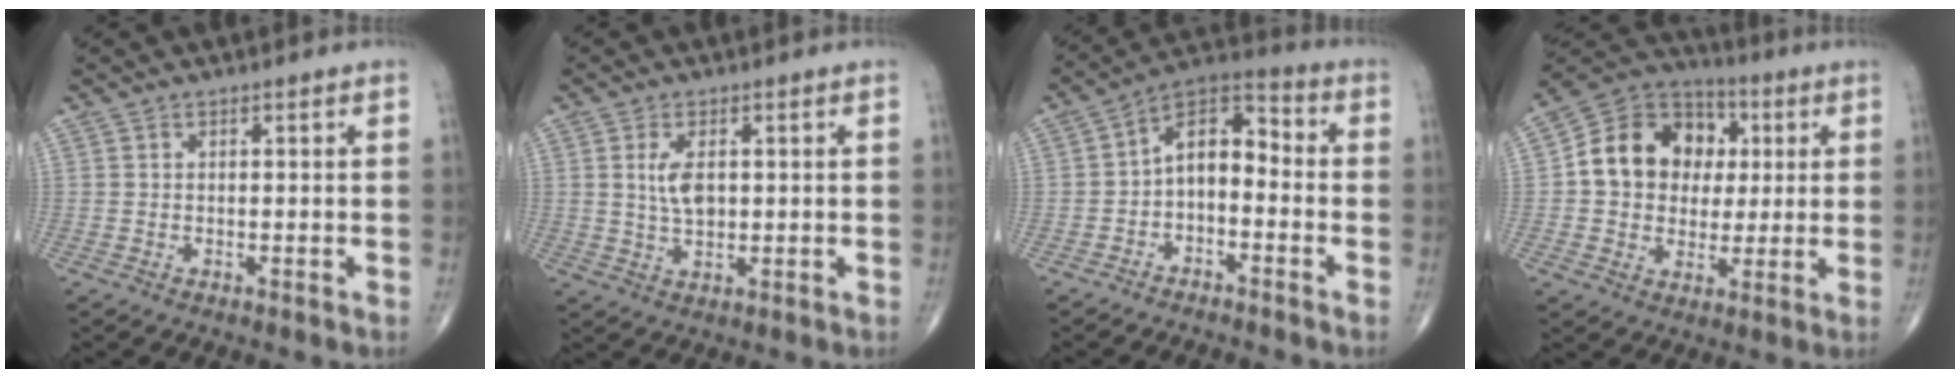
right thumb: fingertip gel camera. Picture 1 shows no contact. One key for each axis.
{"total": 4.9, "fx": 0.9, "fy": 2.5, "fz": 4.1, "tx": -0.078, "ty": -0.005, "tz": 0.020}
{"total": 9.5, "fx": -2.0, "fy": 5.6, "fz": 7.4, "tx": -0.103, "ty": 0.053, "tz": -0.049}
{"total": 15.6, "fx": 2.0, "fy": 13.0, "fz": 8.5, "tx": -0.104, "ty": 0.018, "tz": 0.029}